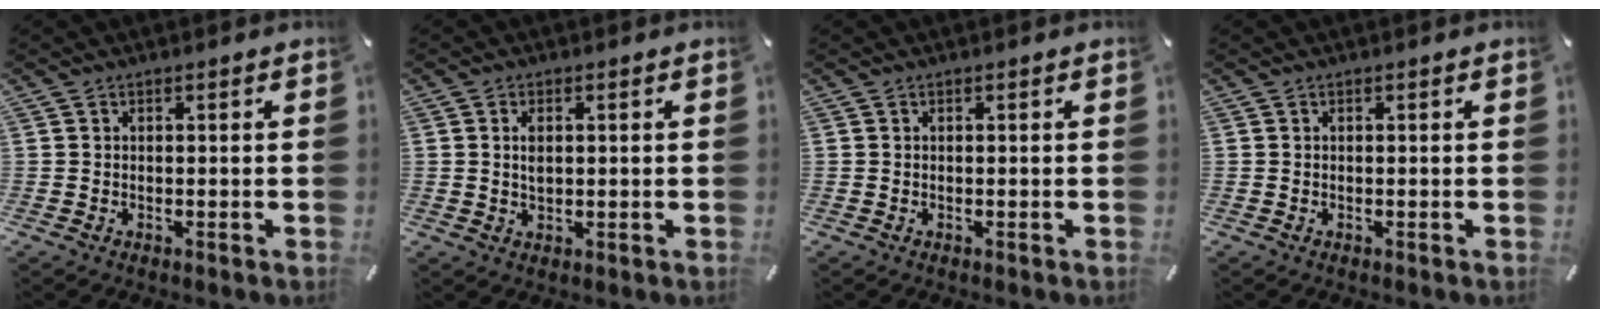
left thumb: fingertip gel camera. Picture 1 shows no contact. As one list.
[{"total": 3.1, "force": [0.5, 1.9, 2.4], "torque": [-0.044, 0.003, 0.005]}, {"total": 0.0}, {"total": 0.0}]